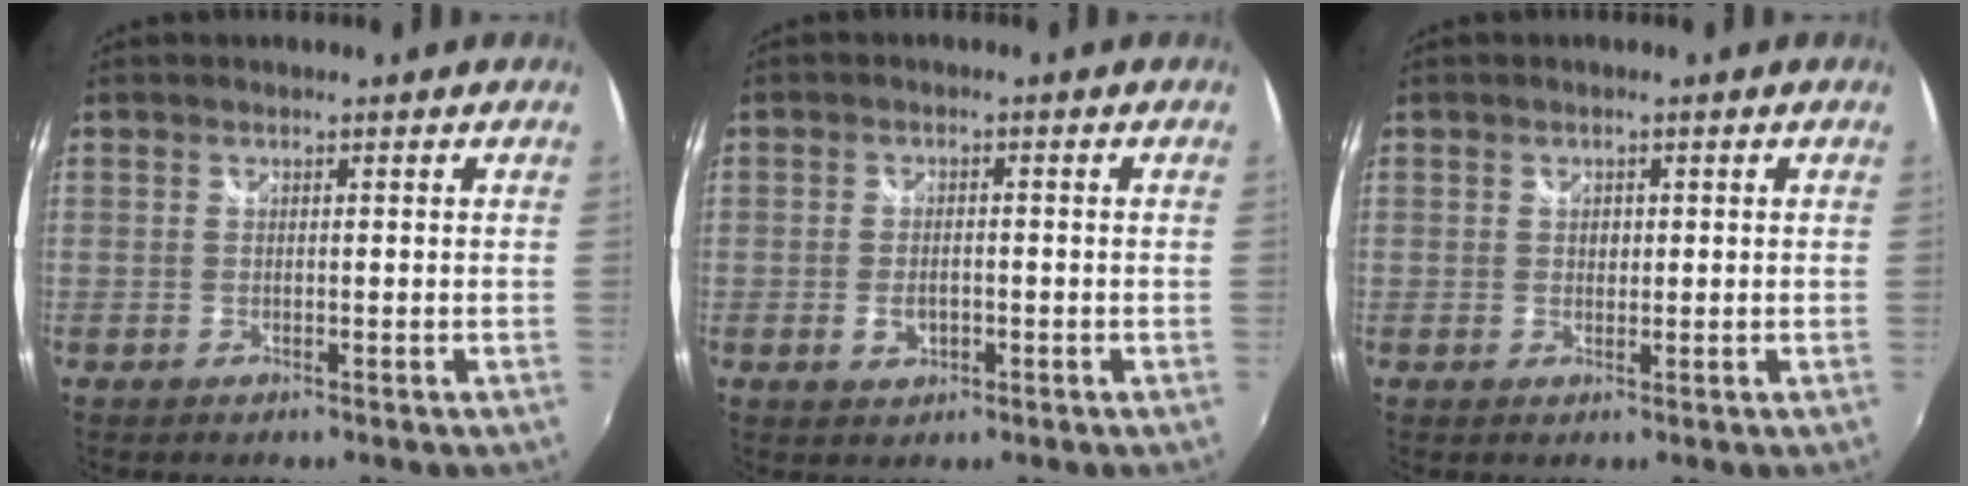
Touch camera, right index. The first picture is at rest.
{"total": 3.4, "force": [-1.0, 2.2, 2.4], "torque": [-0.045, -0.002, -0.016]}
{"total": 1.4, "force": [0.2, 1.2, 0.6], "torque": [-0.006, 0.002, 0.003]}